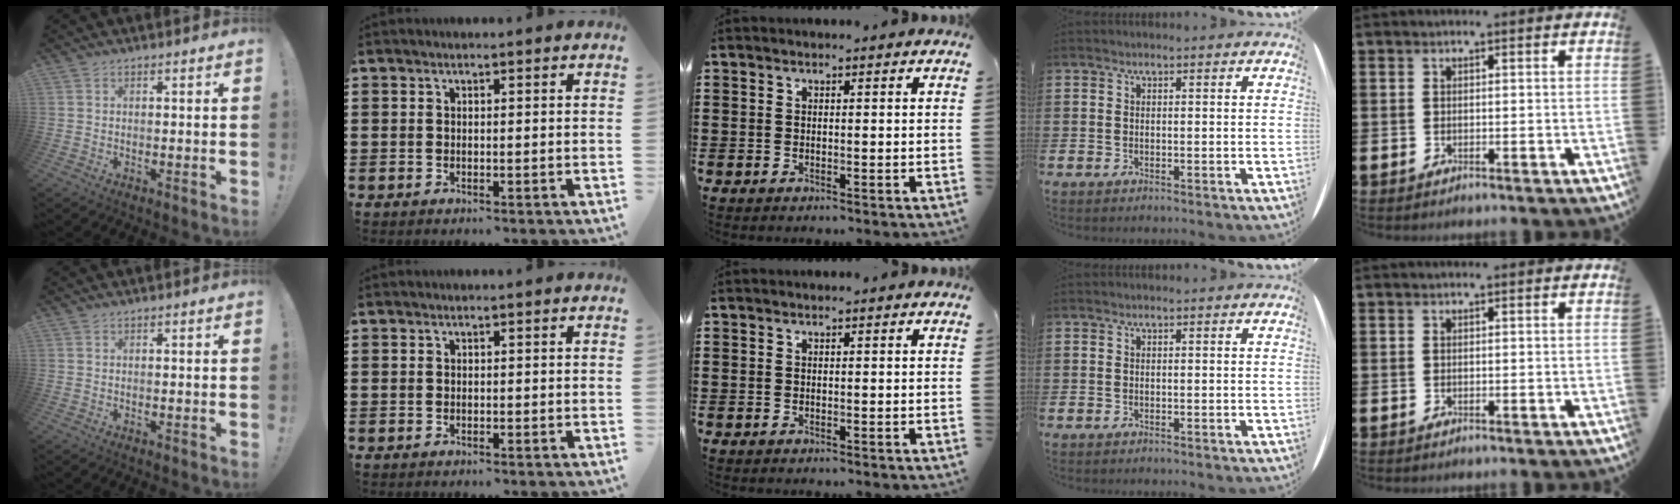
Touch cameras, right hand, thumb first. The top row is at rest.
{}